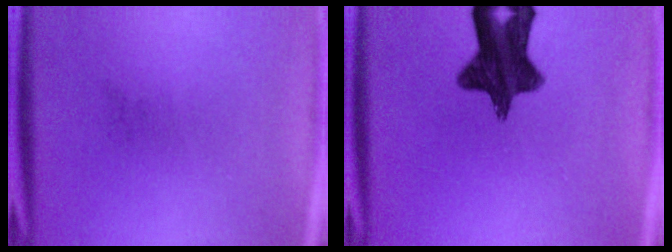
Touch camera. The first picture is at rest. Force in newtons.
{"total": 11.8}